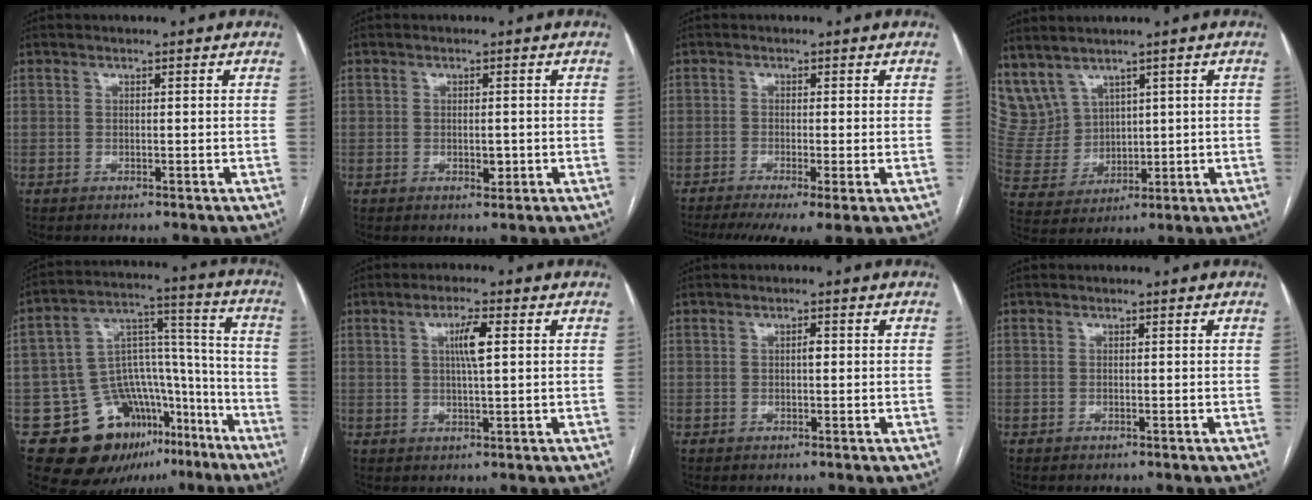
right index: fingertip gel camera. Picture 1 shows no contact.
{"total": 1.6, "force": [-0.3, 0.9, 1.3], "torque": [-0.023, -0.001, 0.003]}
{"total": 7.8, "force": [-4.9, 0.9, 5.9], "torque": [-0.093, -0.013, -0.083]}
{"total": 7.9, "force": [5.9, 4.9, 1.9], "torque": [-0.067, 0.017, 0.150]}
{"total": 20.4, "force": [-11.3, 13.5, 10.2], "torque": [-0.146, 0.091, -0.161]}
{"total": 4.2, "force": [1.1, 0.3, 4.1], "torque": [-0.074, 0.002, 0.019]}
{"total": 1.0, "force": [0.1, 0.3, 0.9], "torque": [-0.013, 0.002, 0.000]}
{"total": 0.0}